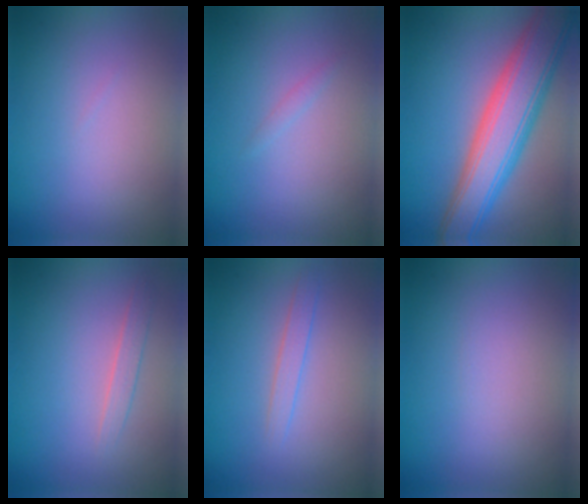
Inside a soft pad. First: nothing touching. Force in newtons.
{"total": 0.6, "press": 0.6, "slide": 0.0}
{"total": 8.5, "press": 8.5, "slide": 0.3}
{"total": 1.3, "press": 1.3, "slide": 0.1}
{"total": 1.3, "press": 1.3, "slide": 0.1}
{"total": 0.0}